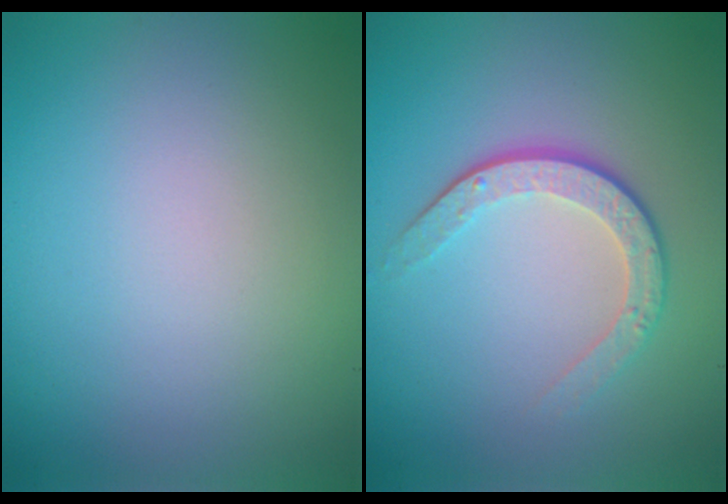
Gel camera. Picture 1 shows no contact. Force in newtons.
{"total": 3.6, "press": 2.5, "slide": 2.6}